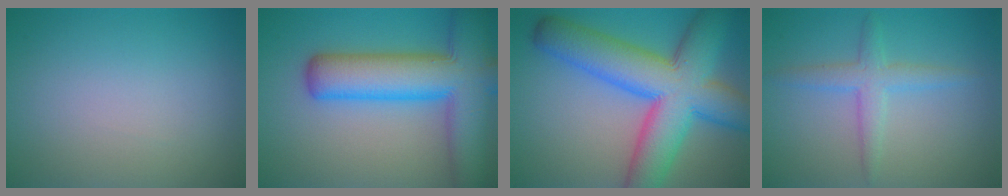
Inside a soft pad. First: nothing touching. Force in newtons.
{"total": 11.0, "press": 11.0, "slide": 0.5}
{"total": 12.1, "press": 12.1, "slide": 0.3}
{"total": 2.7, "press": 2.7, "slide": 0.1}